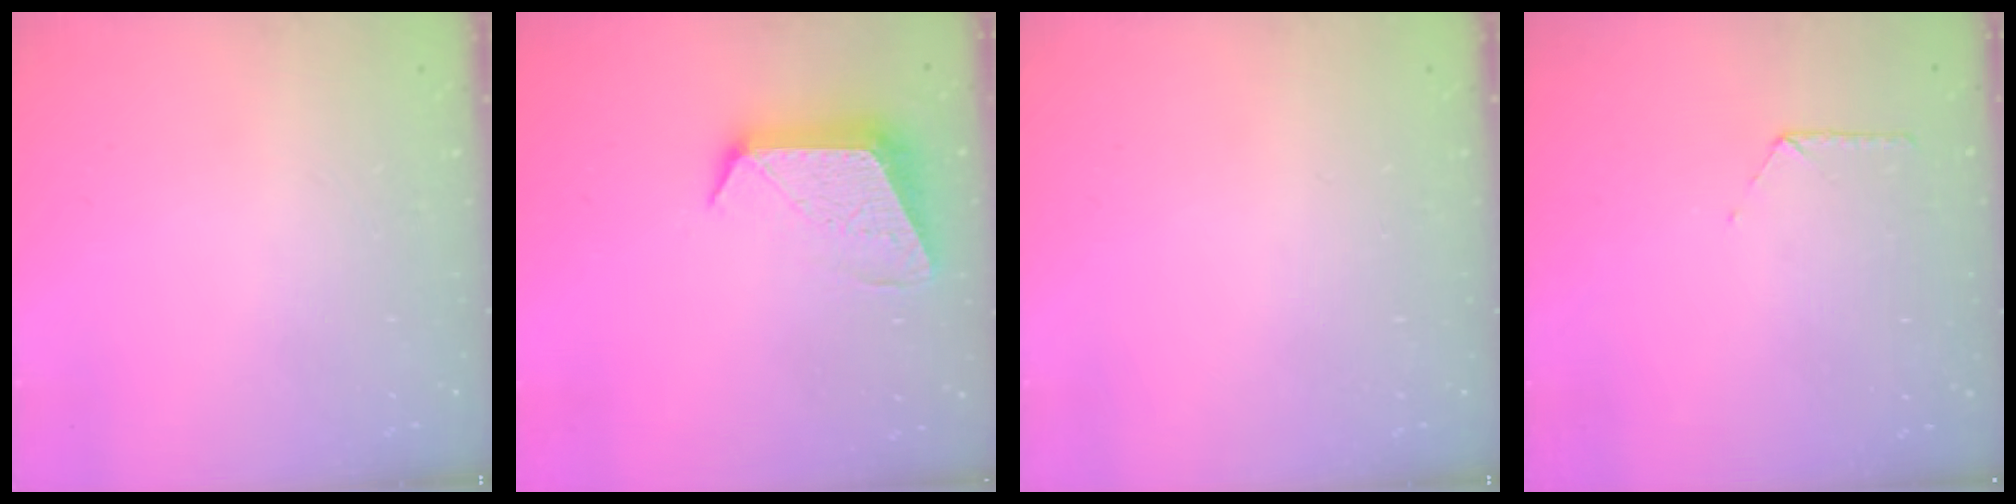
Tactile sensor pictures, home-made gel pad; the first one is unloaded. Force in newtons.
{"total": 11.6, "press": 11.5, "slide": 0.7}
{"total": 0.0}
{"total": 6.9, "press": 6.9, "slide": 0.6}